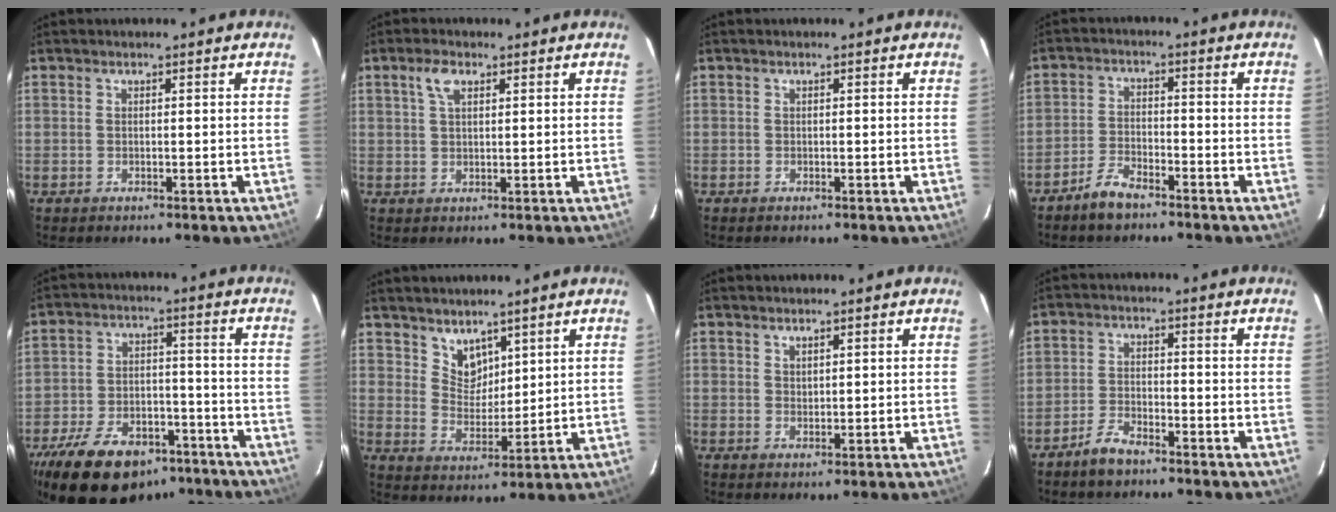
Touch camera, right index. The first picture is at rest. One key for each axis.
{"total": 3.3, "fx": 1.6, "fy": 1.6, "fz": 2.4, "tx": -0.047, "ty": 0.008, "tz": 0.030}
{"total": 0.8, "fx": -0.5, "fy": 0.6, "fz": -0.1, "tx": 0.000, "ty": 0.002, "tz": -0.008}
{"total": 5.0, "fx": -4.2, "fy": 1.7, "fz": 2.2, "tx": -0.064, "ty": 0.006, "tz": -0.080}
{"total": 21.2, "fx": -14.7, "fy": 11.2, "fz": 10.4, "tx": -0.222, "ty": 0.009, "tz": -0.215}
{"total": 5.6, "fx": 4.2, "fy": 3.4, "fz": 1.4, "tx": -0.014, "ty": 0.002, "tz": 0.085}
{"total": 1.3, "fx": 1.0, "fy": 0.6, "fz": 0.4, "tx": -0.003, "ty": 0.001, "tz": 0.019}
{"total": 4.7, "fx": -3.9, "fy": 1.7, "fz": 2.1, "tx": -0.062, "ty": 0.005, "tz": -0.075}